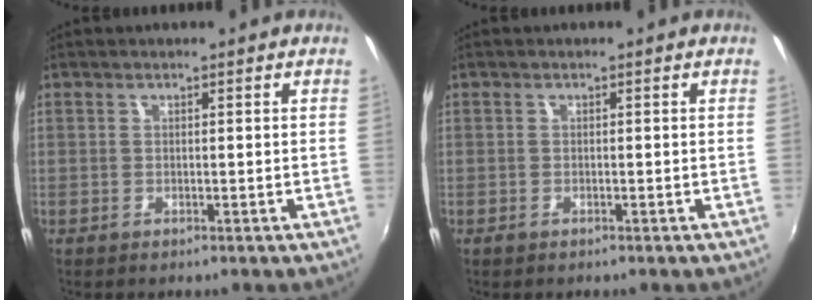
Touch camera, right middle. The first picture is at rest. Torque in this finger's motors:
{"motor_torque": [0.21, -0.16, 0.00, 0.00]}